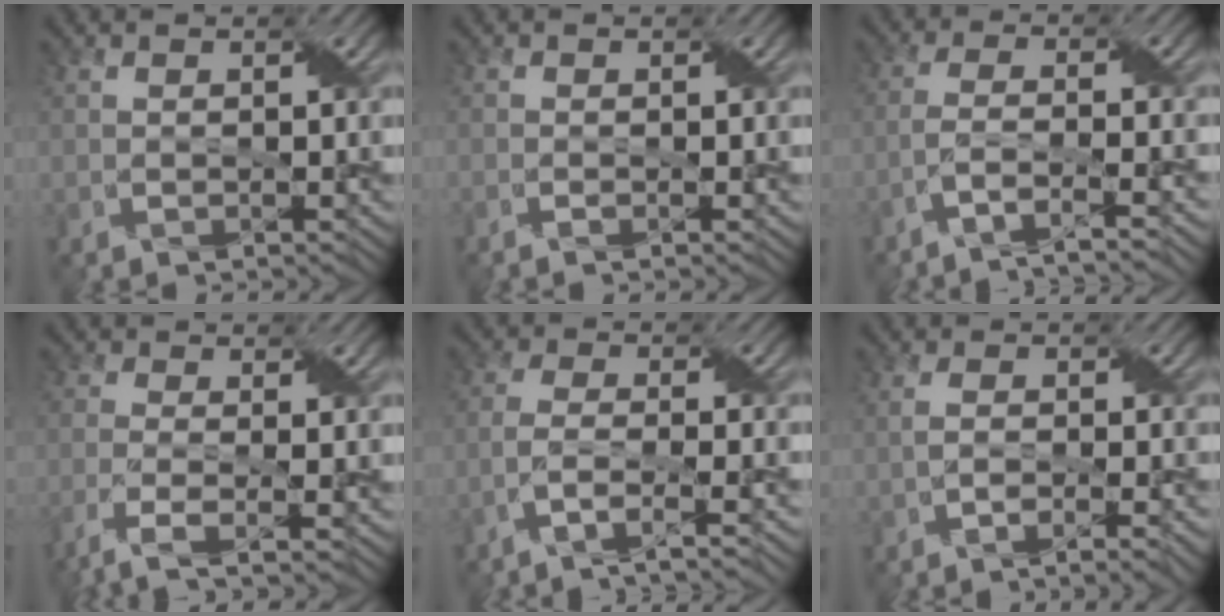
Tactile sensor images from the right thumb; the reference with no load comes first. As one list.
[{"total": 0.8, "force": [-0.6, 0.1, 0.5], "torque": [-0.003, 0.004, -0.016]}, {"total": 5.7, "force": [-4.0, 1.0, 4.0], "torque": [-0.065, 0.009, -0.082]}, {"total": 5.3, "force": [-3.2, 1.4, 4.0], "torque": [-0.079, -0.004, -0.073]}, {"total": 6.1, "force": [-4.2, 1.4, 4.2], "torque": [-0.075, 0.005, -0.083]}, {"total": 3.7, "force": [-2.0, 0.9, 3.1], "torque": [-0.048, -0.001, -0.036]}]